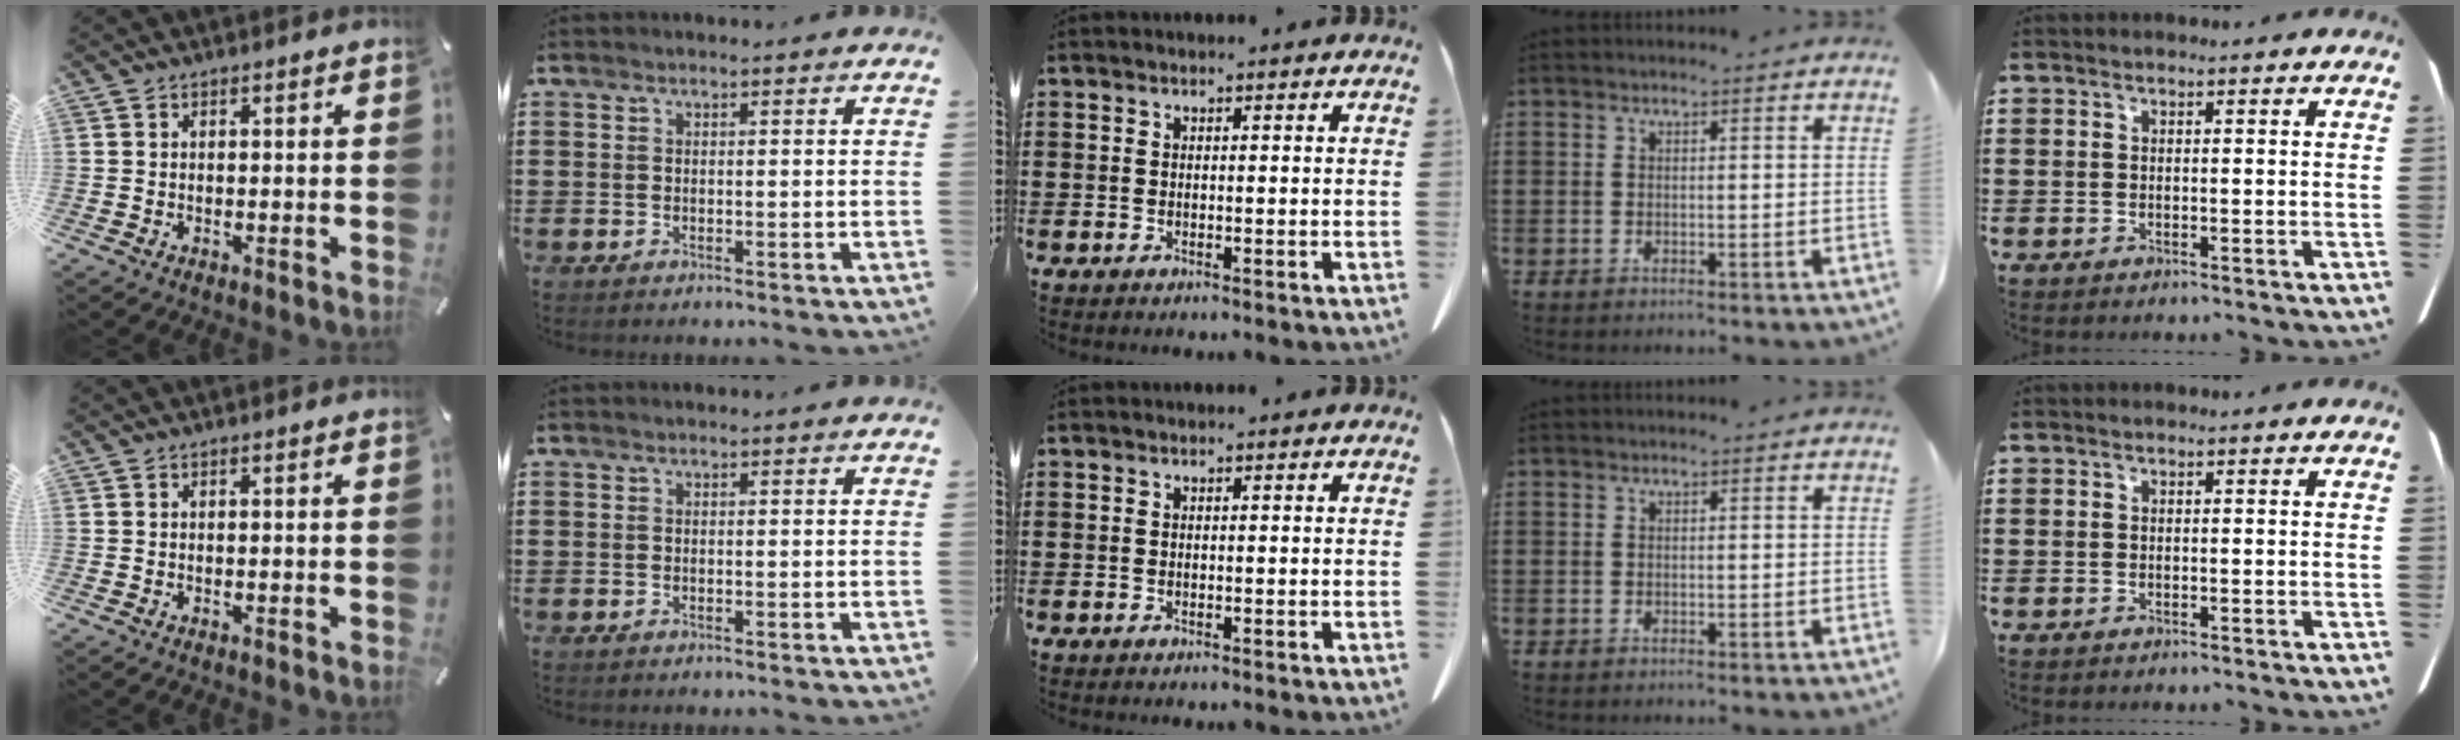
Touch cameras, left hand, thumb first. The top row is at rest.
{}